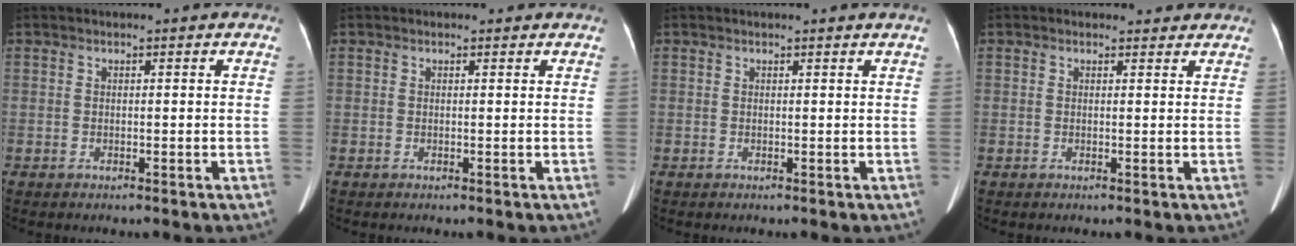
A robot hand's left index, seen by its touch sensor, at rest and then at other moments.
{"total": 0.5, "force": [0.4, 0.3, 0.0], "torque": [-0.005, 0.000, 0.005]}
{"total": 2.4, "force": [2.2, -0.5, 0.6], "torque": [-0.012, -0.008, 0.016]}
{"total": 1.9, "force": [1.6, 0.9, 0.0], "torque": [-0.001, 0.003, 0.014]}